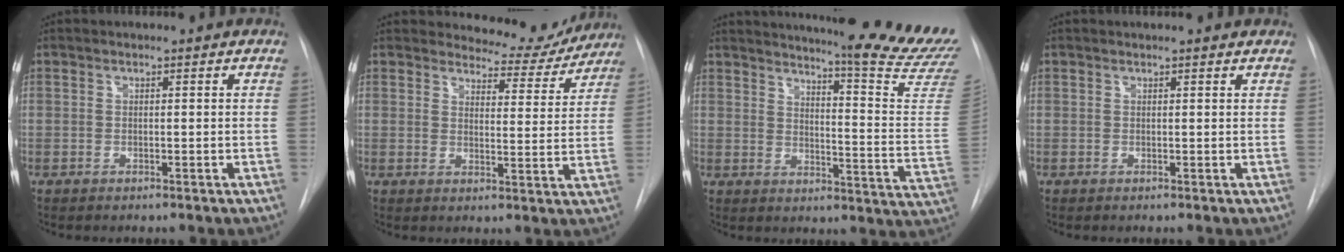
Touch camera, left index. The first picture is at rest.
{"total": 8.1, "force": [7.9, 2.0, -0.2], "torque": [0.013, -0.023, 0.092]}
{"total": 23.8, "force": [21.8, -1.3, 9.4], "torque": [-0.136, -0.139, 0.255]}
{"total": 3.1, "force": [2.9, 0.6, 1.0], "torque": [-0.015, 0.013, 0.028]}